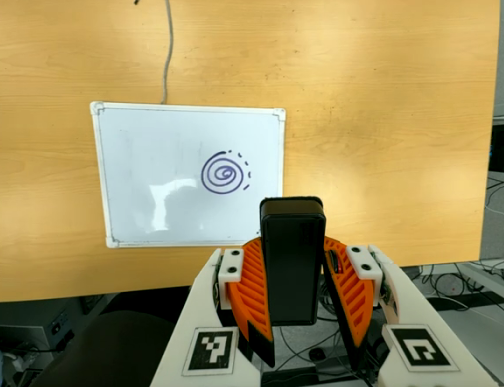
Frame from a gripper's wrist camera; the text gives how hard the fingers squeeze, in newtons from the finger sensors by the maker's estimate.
{"total": 7.2, "left": 6.5, "right": 8.0}